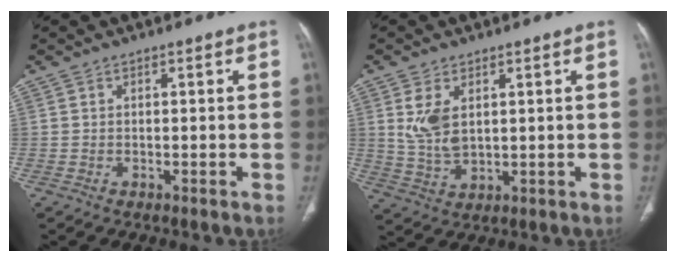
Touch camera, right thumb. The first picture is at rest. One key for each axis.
{"total": 6.8, "fx": 2.1, "fy": 3.8, "fz": 5.2, "tx": -0.103, "ty": -0.011, "tz": 0.054}